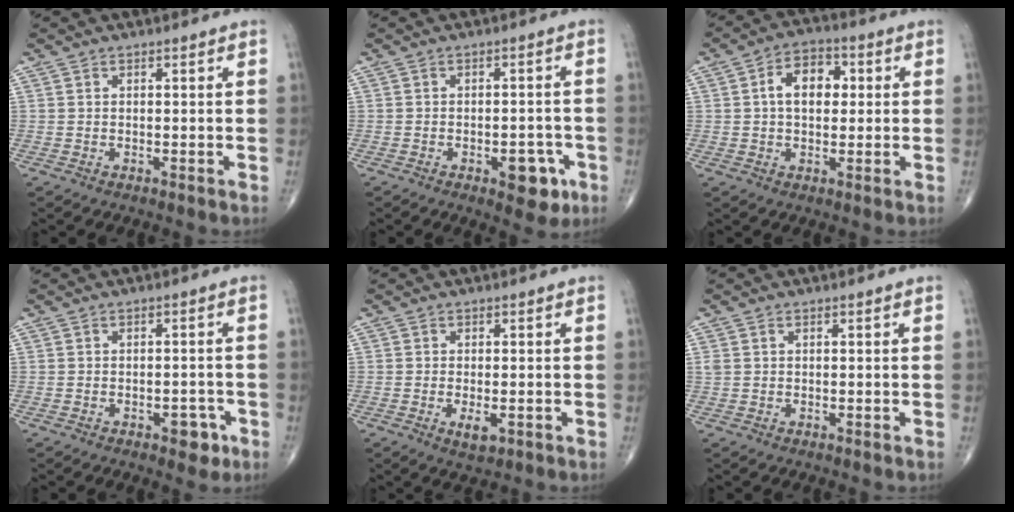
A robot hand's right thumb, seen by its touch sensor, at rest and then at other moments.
{"total": 6.7, "force": [-3.0, 3.4, 5.0], "torque": [-0.039, 0.017, -0.034]}
{"total": 8.4, "force": [1.2, 5.4, 6.2], "torque": [-0.081, 0.016, 0.013]}
{"total": 3.9, "force": [-2.0, 2.1, 2.6], "torque": [-0.018, 0.012, -0.025]}
{"total": 3.2, "force": [-1.0, 1.4, 2.7], "torque": [-0.043, -0.004, -0.014]}
{"total": 1.1, "force": [0.4, 0.7, 0.7], "torque": [-0.018, 0.011, 0.013]}